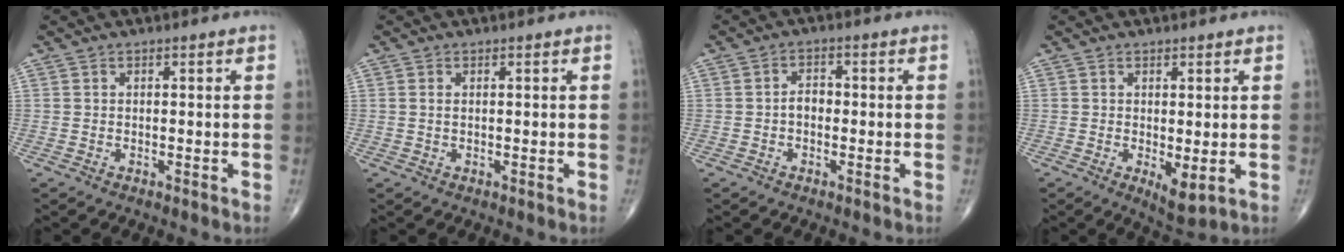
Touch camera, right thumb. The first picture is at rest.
{"total": 0.7, "force": [0.2, 0.4, 0.6], "torque": [-0.016, 0.004, 0.004]}
{"total": 2.5, "force": [-0.6, 1.7, 1.8], "torque": [-0.018, 0.010, -0.015]}
{"total": 4.0, "force": [-0.4, 1.5, 3.7], "torque": [-0.052, -0.014, -0.001]}